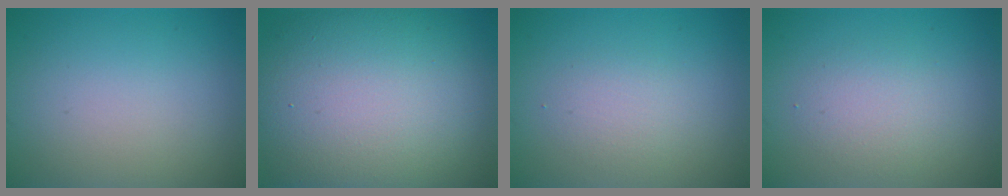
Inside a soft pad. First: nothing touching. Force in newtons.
{"total": 15.3, "press": 15.3, "slide": 0.8}
{"total": 1.8, "press": 1.8, "slide": 0.0}
{"total": 2.4, "press": 2.4, "slide": 0.2}